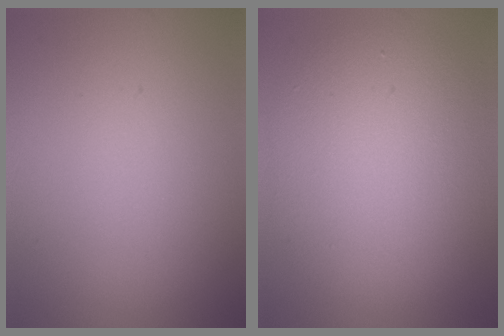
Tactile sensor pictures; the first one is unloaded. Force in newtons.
{"total": 8.8, "press": 8.8, "slide": 0.5}